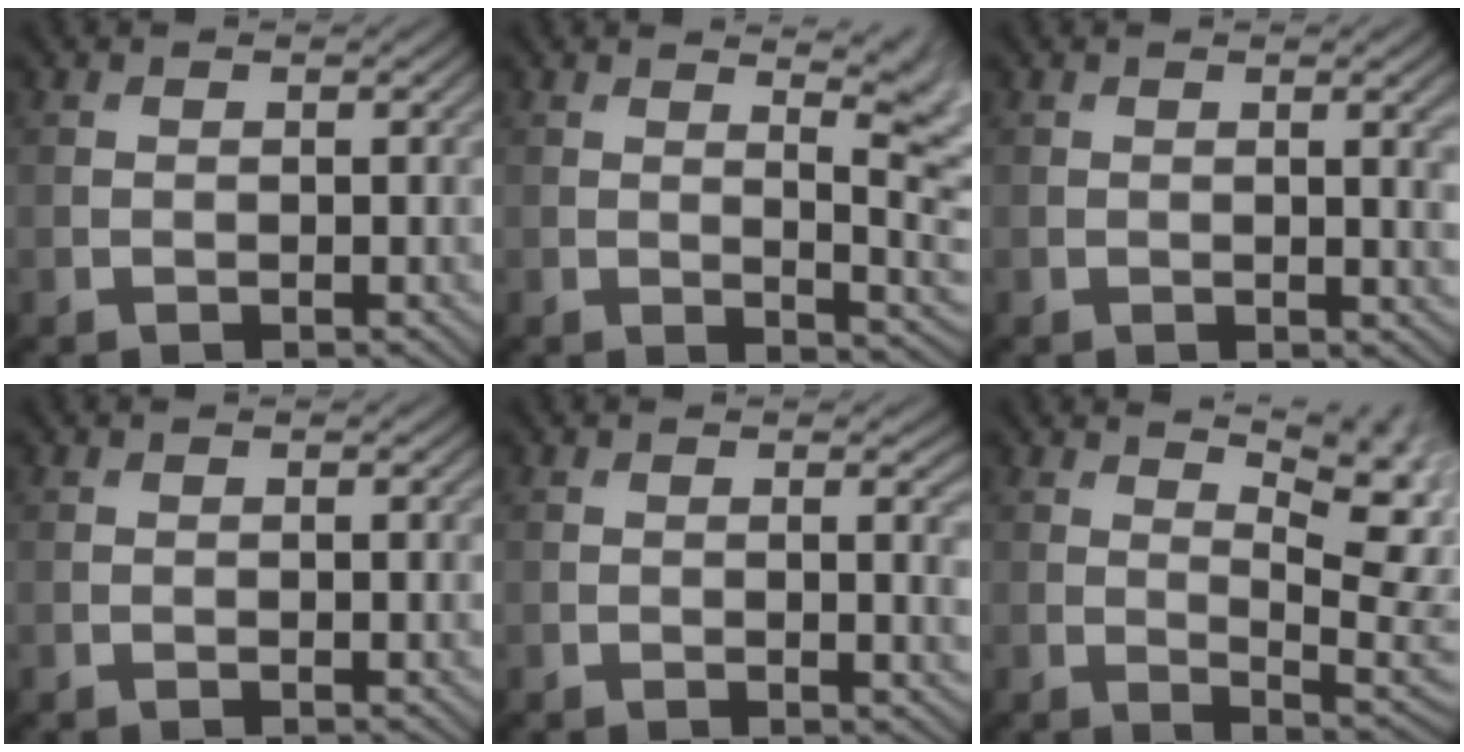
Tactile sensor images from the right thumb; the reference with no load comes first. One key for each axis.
{"total": 6.9, "fx": 2.2, "fy": 2.2, "fz": 6.2, "tx": -0.064, "ty": 0.007, "tz": 0.032}
{"total": 2.2, "fx": 0.2, "fy": 0.3, "fz": 2.1, "tx": -0.031, "ty": 0.002, "tz": 0.003}
{"total": 0.0}
{"total": 2.1, "fx": 0.2, "fy": 0.5, "fz": 2.1, "tx": -0.029, "ty": -0.001, "tz": 0.002}
{"total": 10.1, "fx": 4.6, "fy": 3.8, "fz": 8.1, "tx": -0.115, "ty": 0.017, "tz": 0.068}